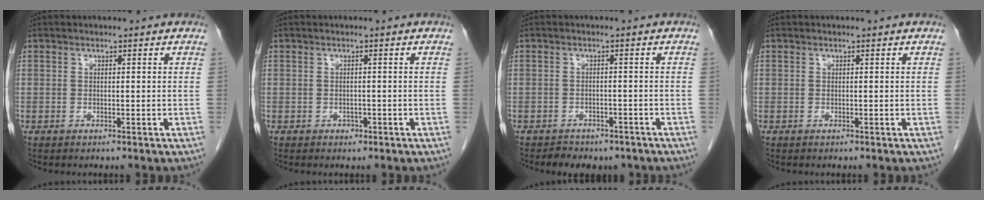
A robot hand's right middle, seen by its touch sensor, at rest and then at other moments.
{"total": 0.8, "force": [-0.4, 0.6, 0.3], "torque": [-0.006, 0.002, -0.004]}
{"total": 5.7, "force": [-4.6, 2.9, 1.8], "torque": [-0.024, 0.007, -0.053]}
{"total": 0.0}